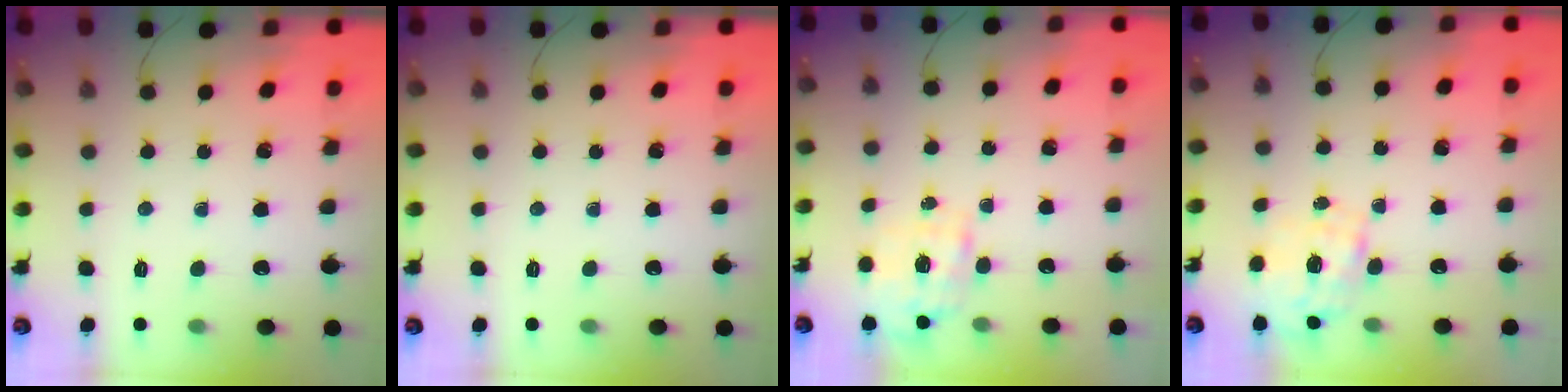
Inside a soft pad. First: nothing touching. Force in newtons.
{"total": 0.0}
{"total": 1.9, "press": 1.8, "slide": 0.6}
{"total": 1.6, "press": 1.4, "slide": 0.7}